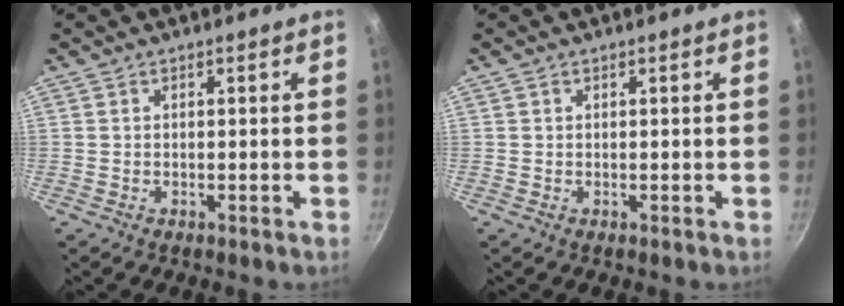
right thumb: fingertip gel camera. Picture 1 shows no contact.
{"total": 0.0}